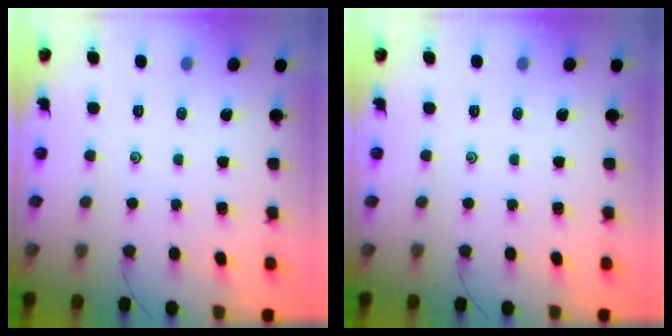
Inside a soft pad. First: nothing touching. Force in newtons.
{"total": 0.0}